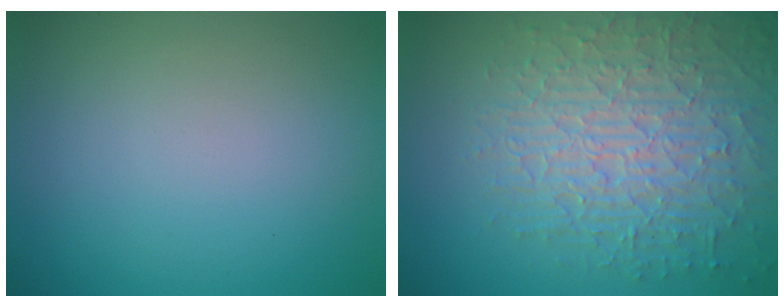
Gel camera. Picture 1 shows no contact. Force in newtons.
{"total": 8.2, "press": 5.9, "slide": 5.7}